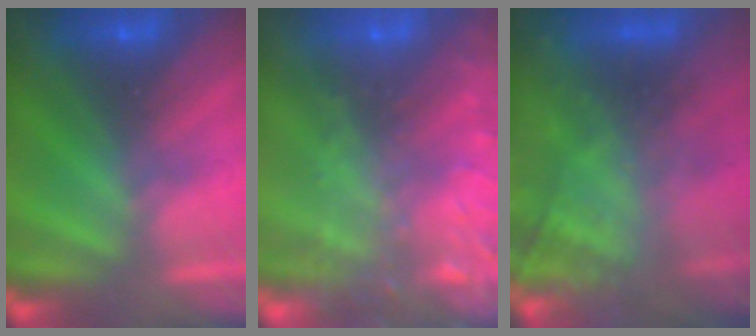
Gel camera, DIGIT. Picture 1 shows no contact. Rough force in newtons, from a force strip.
{"total": 6.2}
{"total": 8.8}